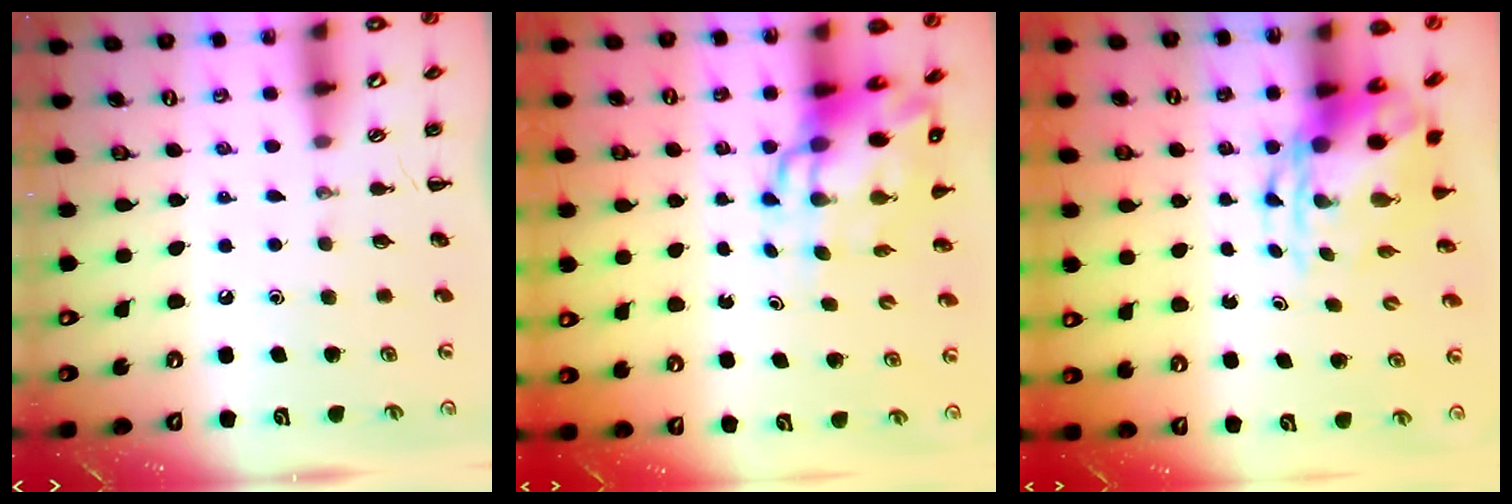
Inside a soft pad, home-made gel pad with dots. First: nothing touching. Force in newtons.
{"total": 10.8, "press": 10.4, "slide": 2.8}
{"total": 6.3, "press": 6.0, "slide": 1.8}